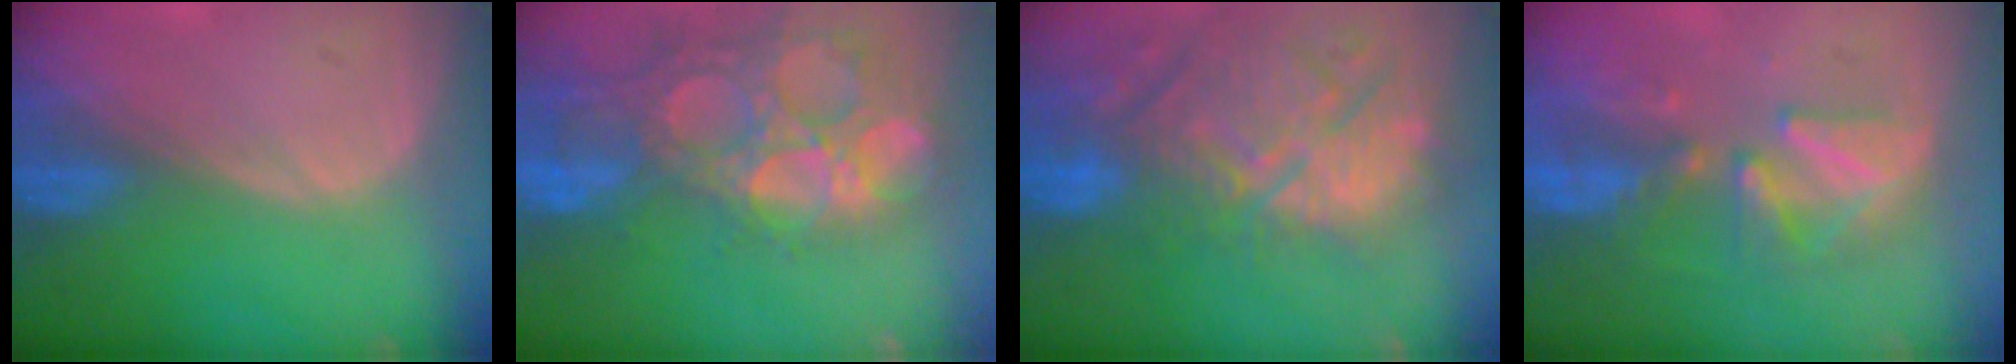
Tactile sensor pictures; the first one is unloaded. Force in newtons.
{"total": 15.1, "press": 12.5, "slide": 8.5}
{"total": 13.8, "press": 12.6, "slide": 5.6}
{"total": 8.0, "press": 7.9, "slide": 1.5}